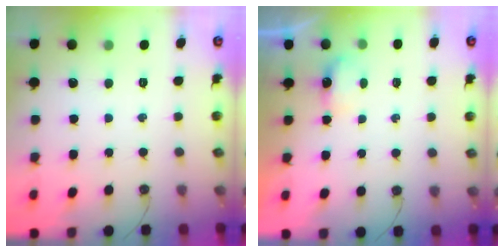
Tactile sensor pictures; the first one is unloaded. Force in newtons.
{"total": 3.6, "press": 3.6, "slide": 0.7}